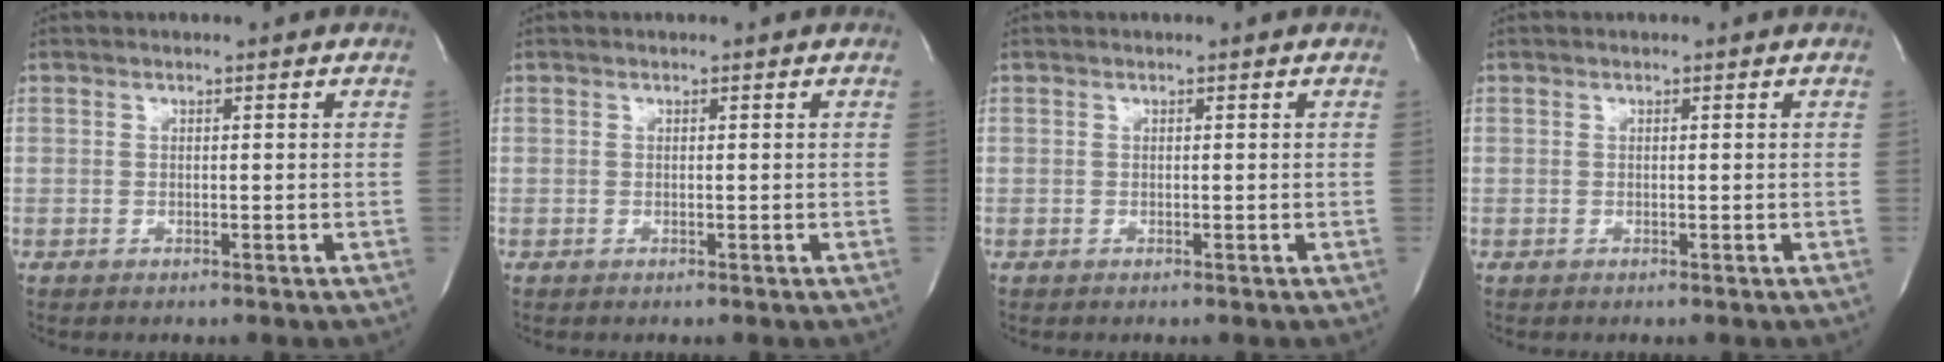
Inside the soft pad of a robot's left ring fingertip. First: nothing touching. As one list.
[{"total": 0.0}, {"total": 0.0}, {"total": 0.0}]